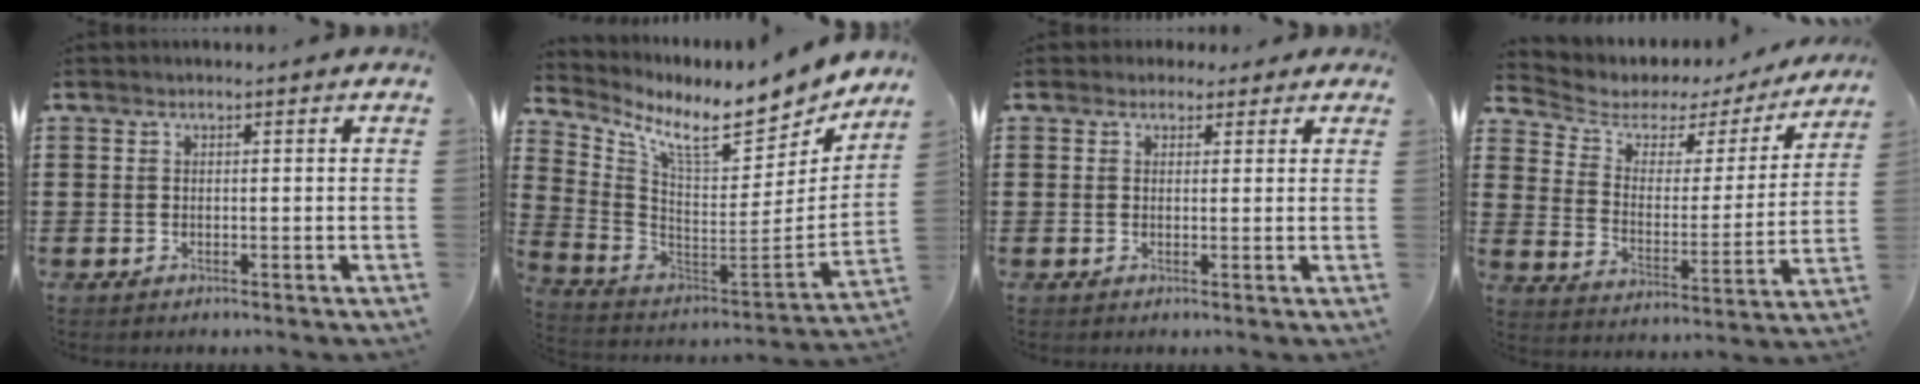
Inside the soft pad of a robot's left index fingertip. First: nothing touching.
{"total": 9.9, "force": [7.9, 1.7, 5.7], "torque": [-0.122, -0.068, 0.127]}
{"total": 1.9, "force": [1.3, 1.4, 0.3], "torque": [-0.004, 0.006, 0.022]}
{"total": 4.3, "force": [3.0, 2.8, 1.4], "torque": [-0.054, -0.018, 0.044]}